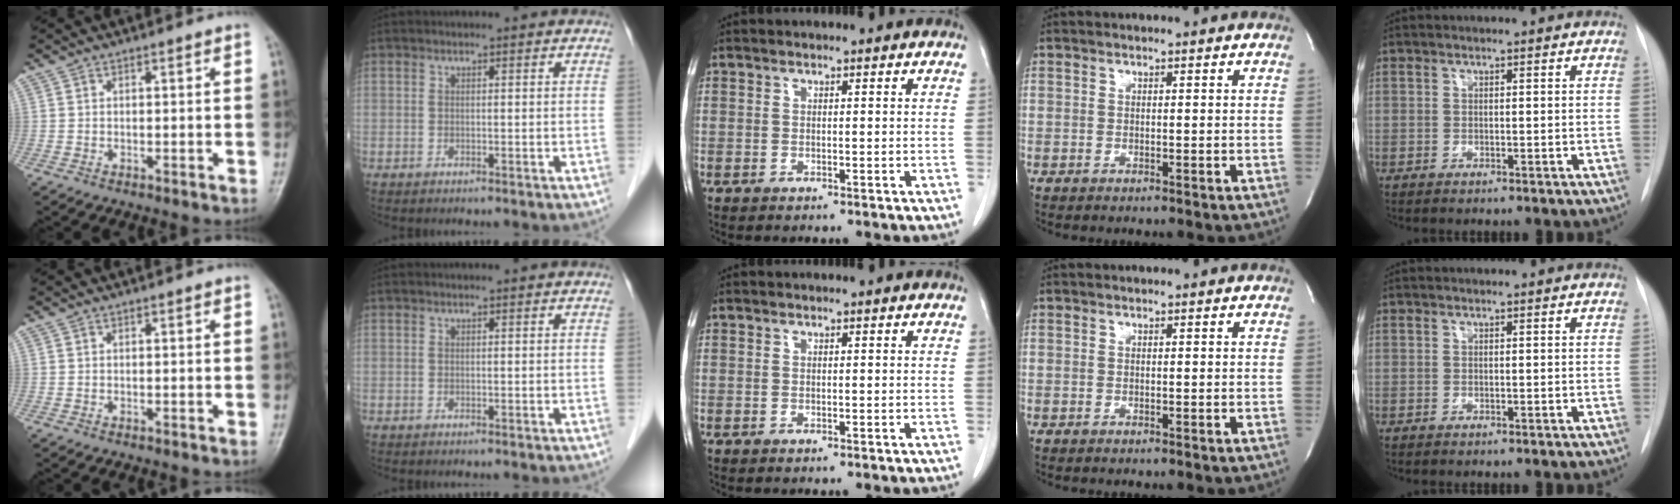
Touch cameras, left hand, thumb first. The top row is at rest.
{}